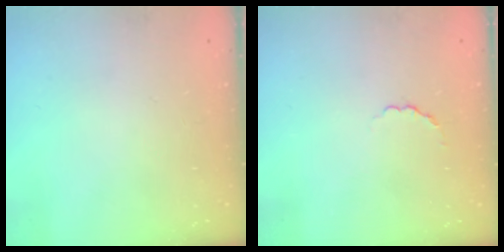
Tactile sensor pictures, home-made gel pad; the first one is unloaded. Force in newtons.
{"total": 2.5, "press": 2.3, "slide": 0.9}